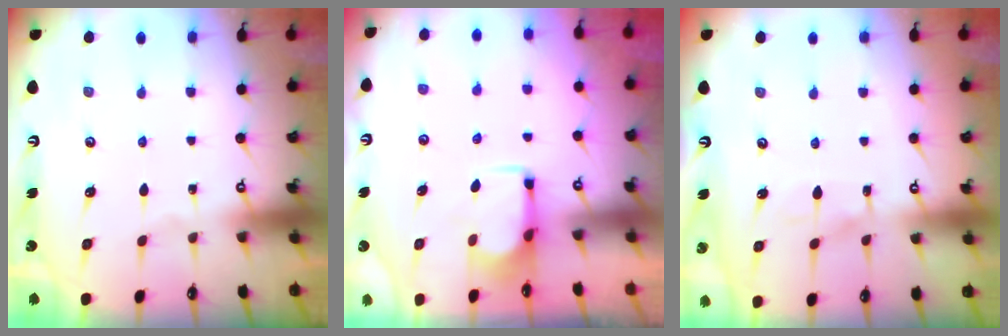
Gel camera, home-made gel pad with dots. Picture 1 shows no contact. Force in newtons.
{"total": 2.4, "press": 2.2, "slide": 0.8}
{"total": 5.7, "press": 5.6, "slide": 0.5}